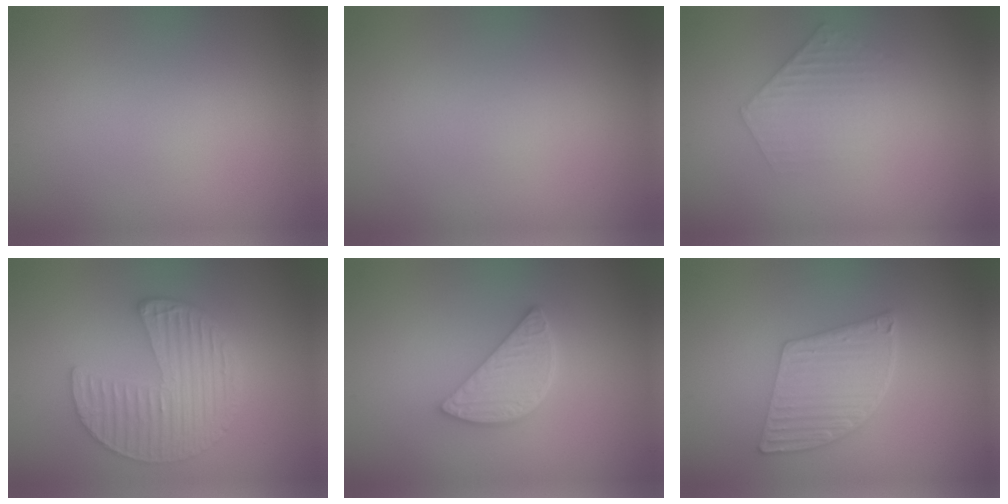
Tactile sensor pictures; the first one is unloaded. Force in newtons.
{"total": 0.0}
{"total": 2.2, "press": 2.1, "slide": 0.4}
{"total": 6.3, "press": 4.6, "slide": 4.4}
{"total": 3.9, "press": 3.2, "slide": 2.3}
{"total": 5.9, "press": 4.3, "slide": 4.0}